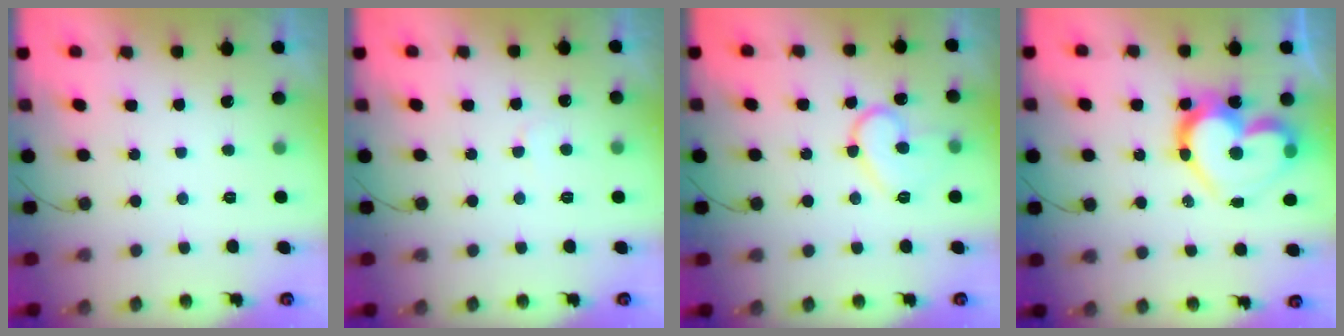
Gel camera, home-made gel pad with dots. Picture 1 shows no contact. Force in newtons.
{"total": 2.2, "press": 2.2, "slide": 0.2}
{"total": 12.2, "press": 12.1, "slide": 0.9}
{"total": 18.0, "press": 17.9, "slide": 1.8}